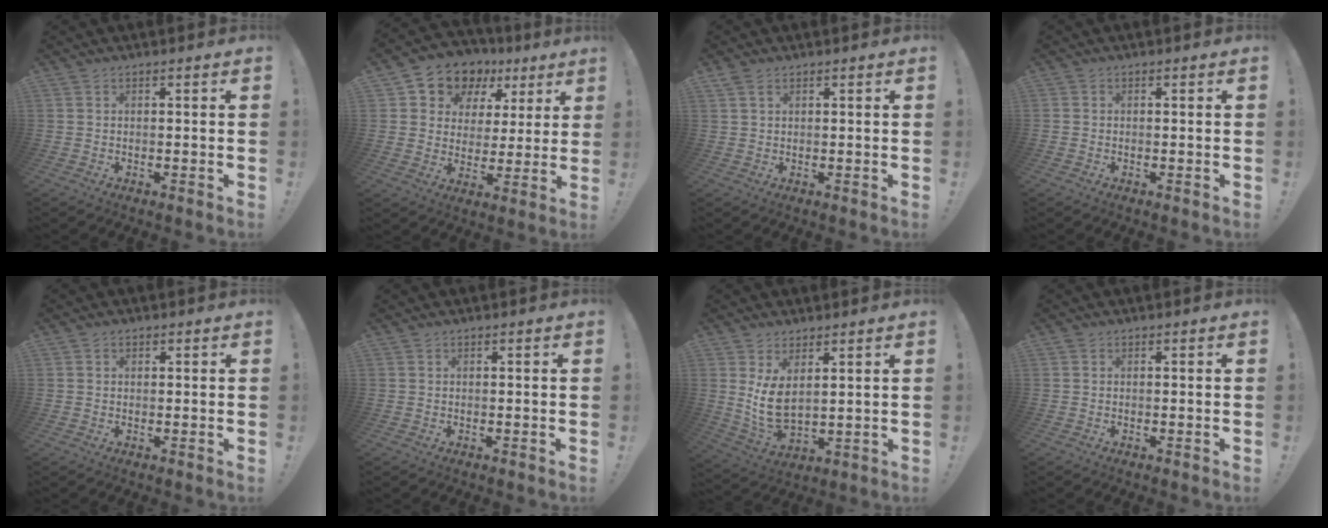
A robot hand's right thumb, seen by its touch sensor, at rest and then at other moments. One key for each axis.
{"total": 9.8, "fx": 5.5, "fy": 7.5, "fz": 3.0, "tx": -0.051, "ty": -0.042, "tz": 0.103}
{"total": 2.0, "fx": 1.1, "fy": 1.1, "fz": 1.2, "tx": -0.019, "ty": 0.001, "tz": 0.020}
{"total": 0.6, "fx": -0.3, "fy": 0.4, "fz": 0.0, "tx": -0.007, "ty": 0.004, "tz": -0.004}
{"total": 0.9, "fx": 0.4, "fy": 0.7, "fz": 0.2, "tx": 0.005, "ty": -0.001, "tz": 0.006}
{"total": 0.0}
{"total": 8.3, "fx": 3.3, "fy": 3.9, "fz": 6.5, "tx": -0.136, "ty": -0.030, "tz": 0.063}
{"total": 0.0}